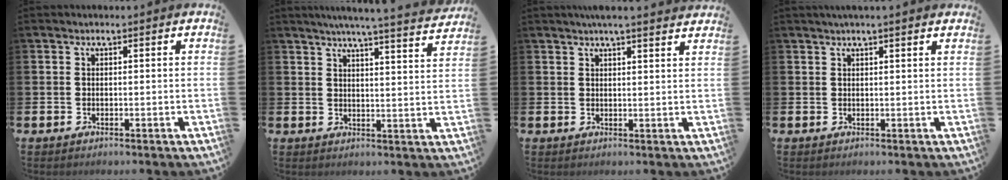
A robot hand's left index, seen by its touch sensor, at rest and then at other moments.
{"total": 5.7, "force": [5.4, -1.0, 1.6], "torque": [-0.034, -0.035, 0.090]}
{"total": 3.5, "force": [3.4, -0.2, 0.8], "torque": [-0.018, -0.014, 0.060]}
{"total": 1.5, "force": [1.4, -0.1, 0.7], "torque": [-0.010, 0.000, 0.025]}